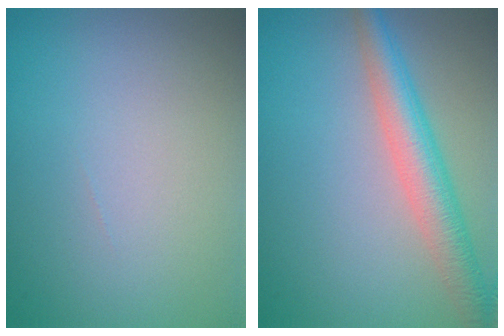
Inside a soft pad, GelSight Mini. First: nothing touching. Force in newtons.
{"total": 4.8, "press": 4.8, "slide": 0.2}